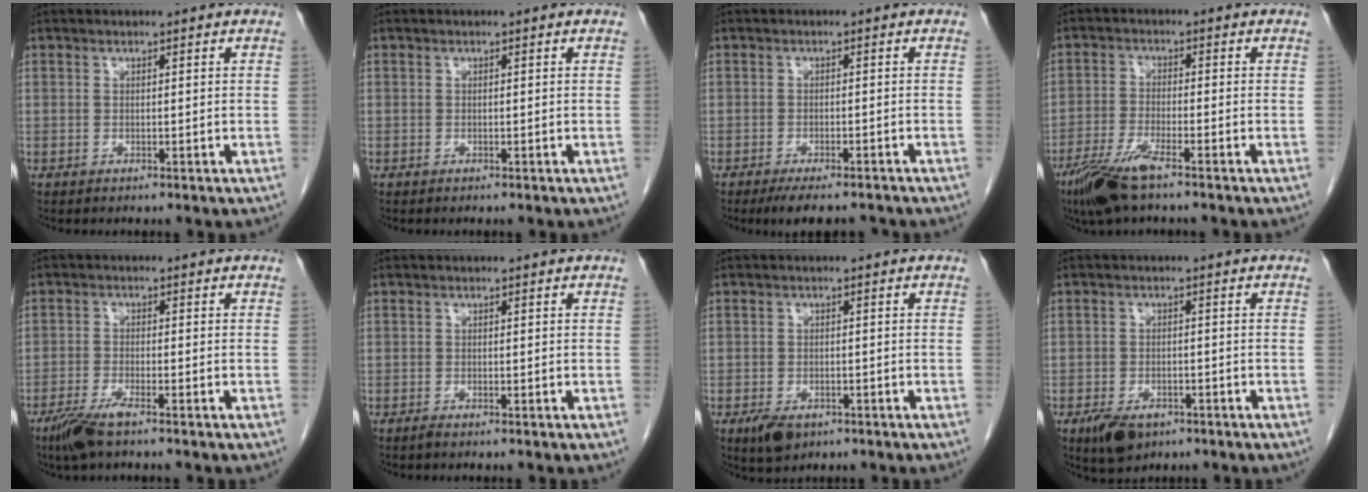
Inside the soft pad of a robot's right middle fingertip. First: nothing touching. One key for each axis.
{"total": 0.0}
{"total": 6.7, "fx": -5.7, "fy": 1.3, "fz": 3.1, "tx": -0.039, "ty": -0.010, "tz": -0.085}
{"total": 7.0, "fx": -4.9, "fy": 0.8, "fz": 5.0, "tx": -0.107, "ty": -0.017, "tz": -0.094}
{"total": 4.6, "fx": -3.3, "fy": 0.5, "fz": 3.2, "tx": -0.072, "ty": -0.011, "tz": -0.065}
{"total": 0.6, "fx": -0.5, "fy": 0.0, "fz": 0.3, "tx": -0.009, "ty": -0.002, "tz": -0.010}
{"total": 3.9, "fx": -2.3, "fy": 2.1, "fz": 2.3, "tx": -0.045, "ty": -0.005, "tz": -0.031}
{"total": 5.1, "fx": -3.2, "fy": 2.7, "fz": 2.9, "tx": -0.053, "ty": -0.004, "tz": -0.046}